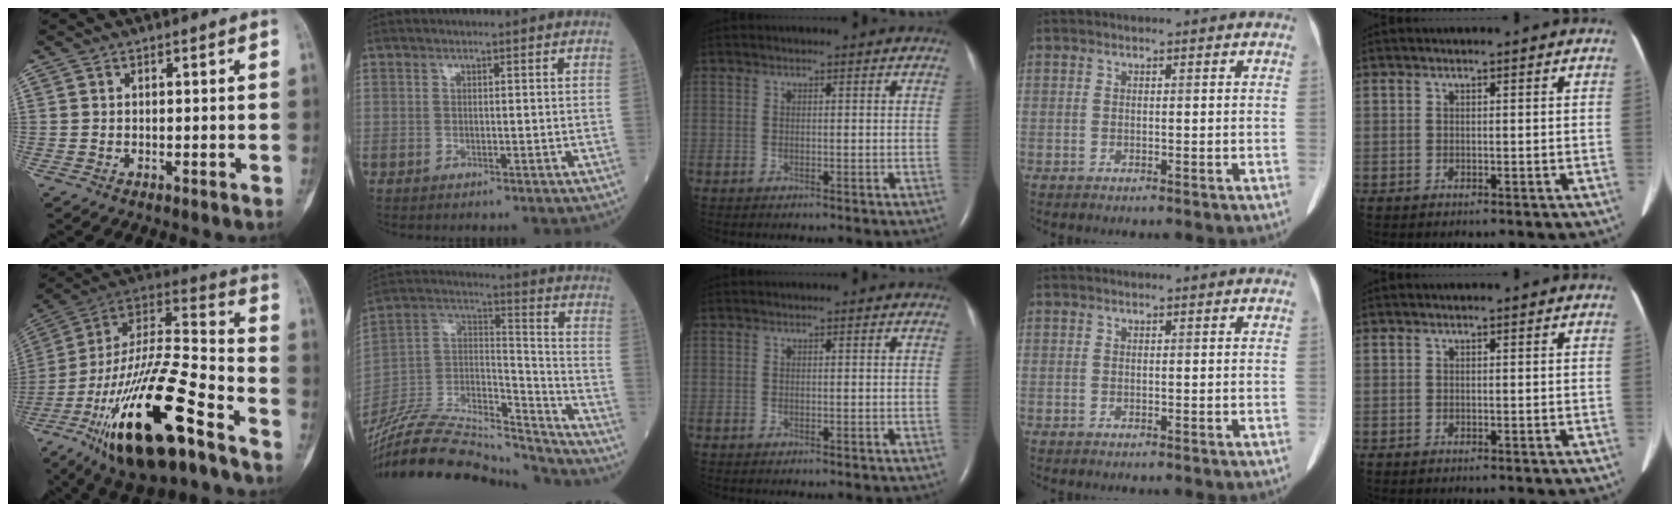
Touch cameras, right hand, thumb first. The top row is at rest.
{"thumb": {"total": 29.3, "force": [-15.2, 9.1, 23.3], "torque": [-0.458, 0.056, -0.261]}, "index": {"total": 27.5, "force": [-25.7, 4.7, 8.8], "torque": [-0.195, 0.000, -0.422]}}